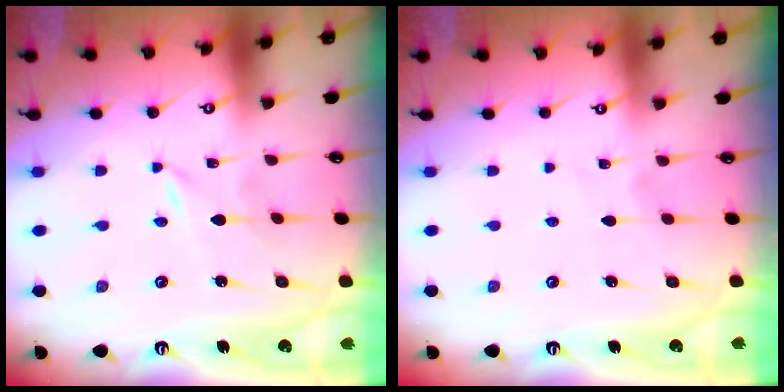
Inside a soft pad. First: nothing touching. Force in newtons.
{"total": 1.7, "press": 1.7, "slide": 0.2}